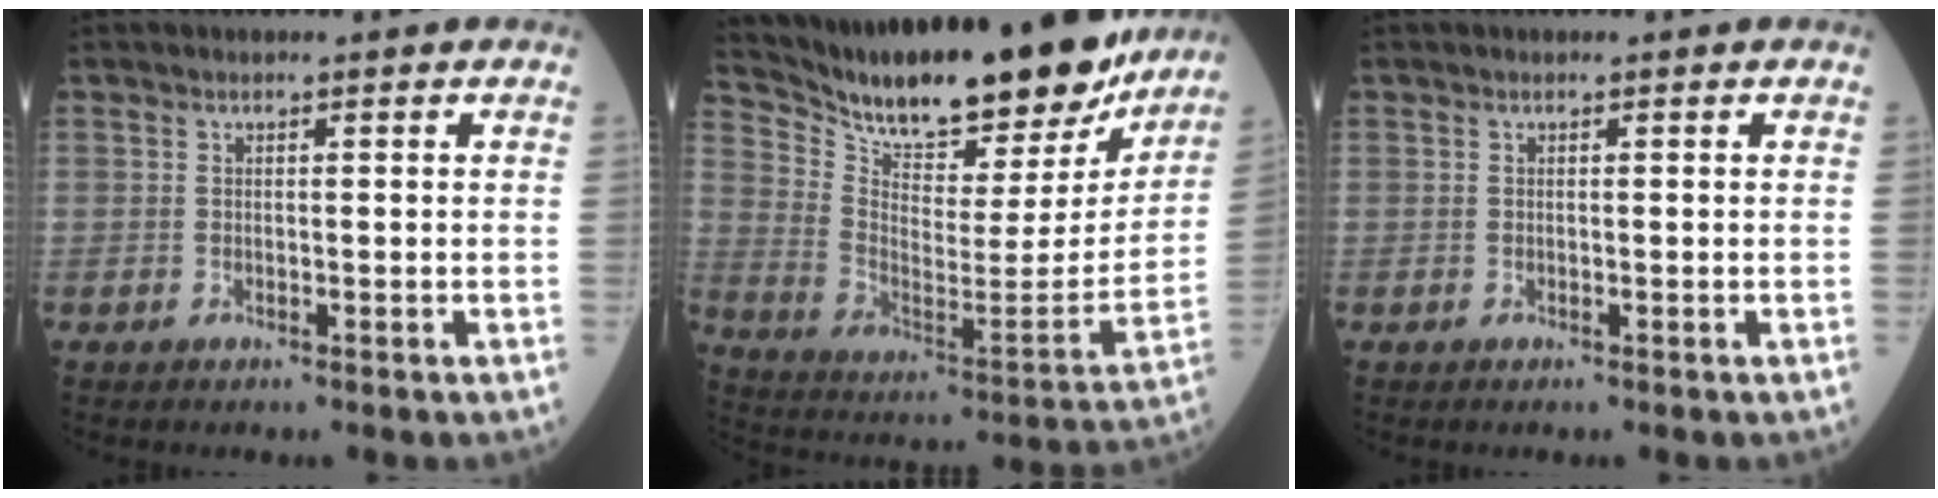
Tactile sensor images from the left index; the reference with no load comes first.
{"total": 25.4, "force": [22.0, 5.6, 11.3], "torque": [-0.197, -0.039, 0.325]}
{"total": 0.0}